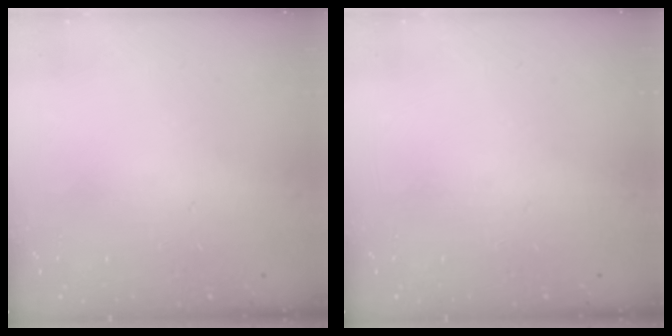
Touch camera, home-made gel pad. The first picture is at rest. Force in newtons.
{"total": 0.0}